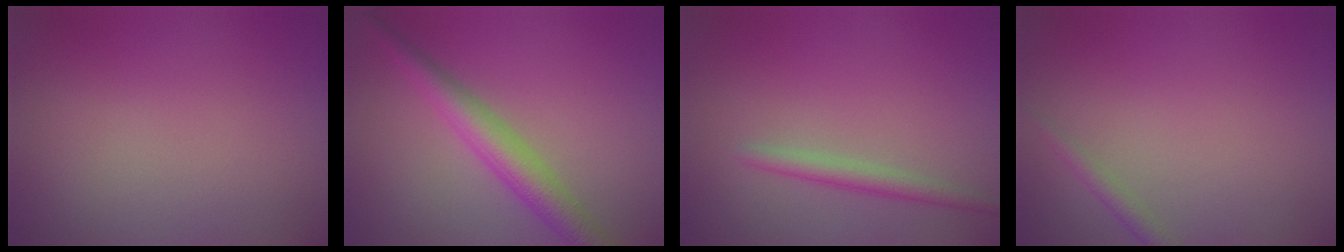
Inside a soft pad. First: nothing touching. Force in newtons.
{"total": 3.9, "press": 3.9, "slide": 0.1}
{"total": 1.9, "press": 1.9, "slide": 0.0}
{"total": 1.2, "press": 1.2, "slide": 0.1}